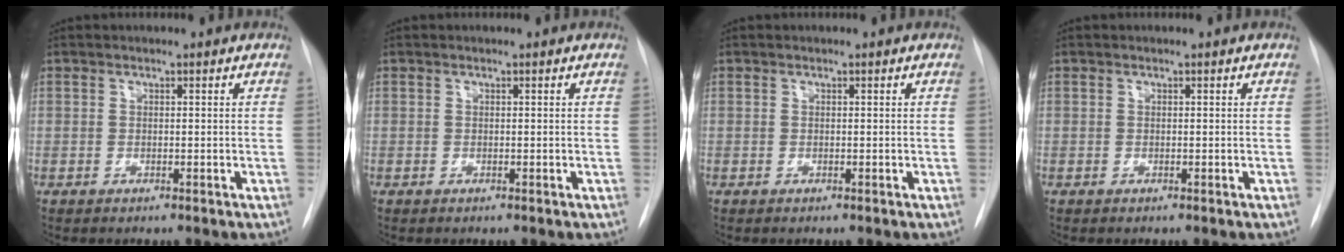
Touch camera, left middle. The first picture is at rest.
{"total": 0.0}
{"total": 0.0}
{"total": 0.0}